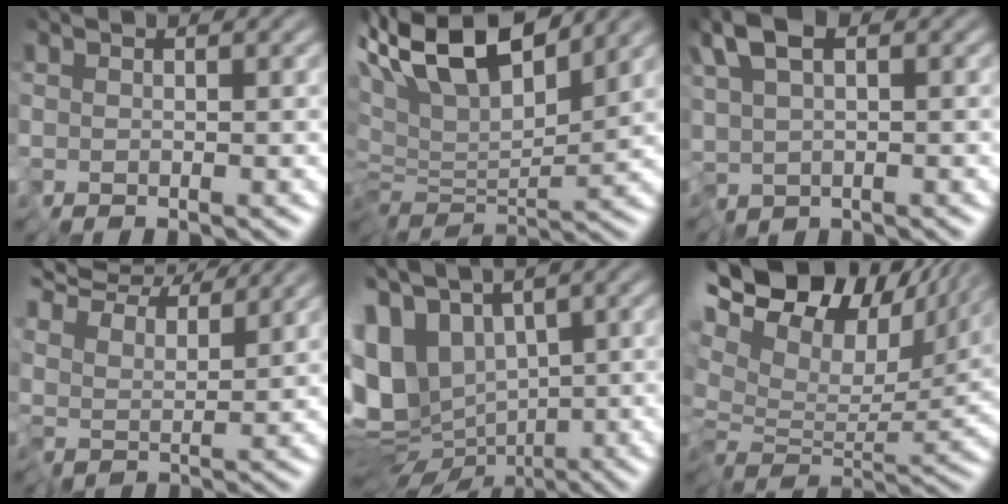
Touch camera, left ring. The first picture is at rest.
{"total": 11.0, "force": [6.4, 3.0, 8.4], "torque": [-0.179, 0.025, 0.115]}
{"total": 4.3, "force": [1.7, 2.3, 3.2], "torque": [-0.081, 0.002, 0.032]}
{"total": 8.7, "force": [8.2, 1.6, 2.5], "torque": [-0.084, 0.013, 0.138]}
{"total": 13.2, "force": [0.4, 9.4, 9.4], "torque": [-0.213, -0.017, 0.045]}
{"total": 13.7, "force": [8.3, 6.7, 8.5], "torque": [-0.177, 0.038, 0.140]}